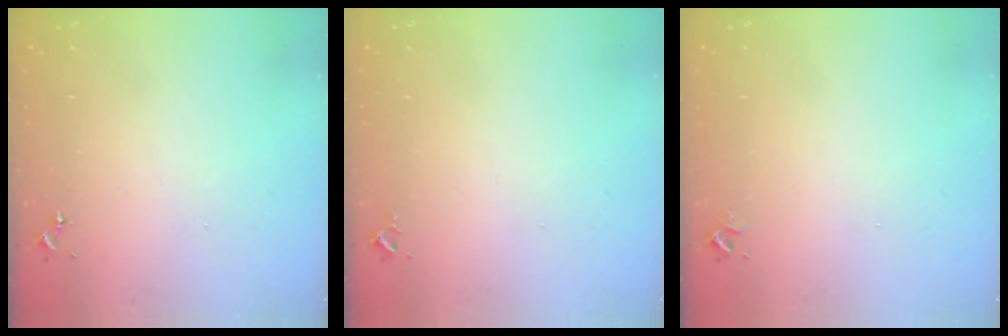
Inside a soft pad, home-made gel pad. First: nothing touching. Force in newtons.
{"total": 2.6, "press": 2.6, "slide": 0.4}
{"total": 2.4, "press": 2.4, "slide": 0.3}